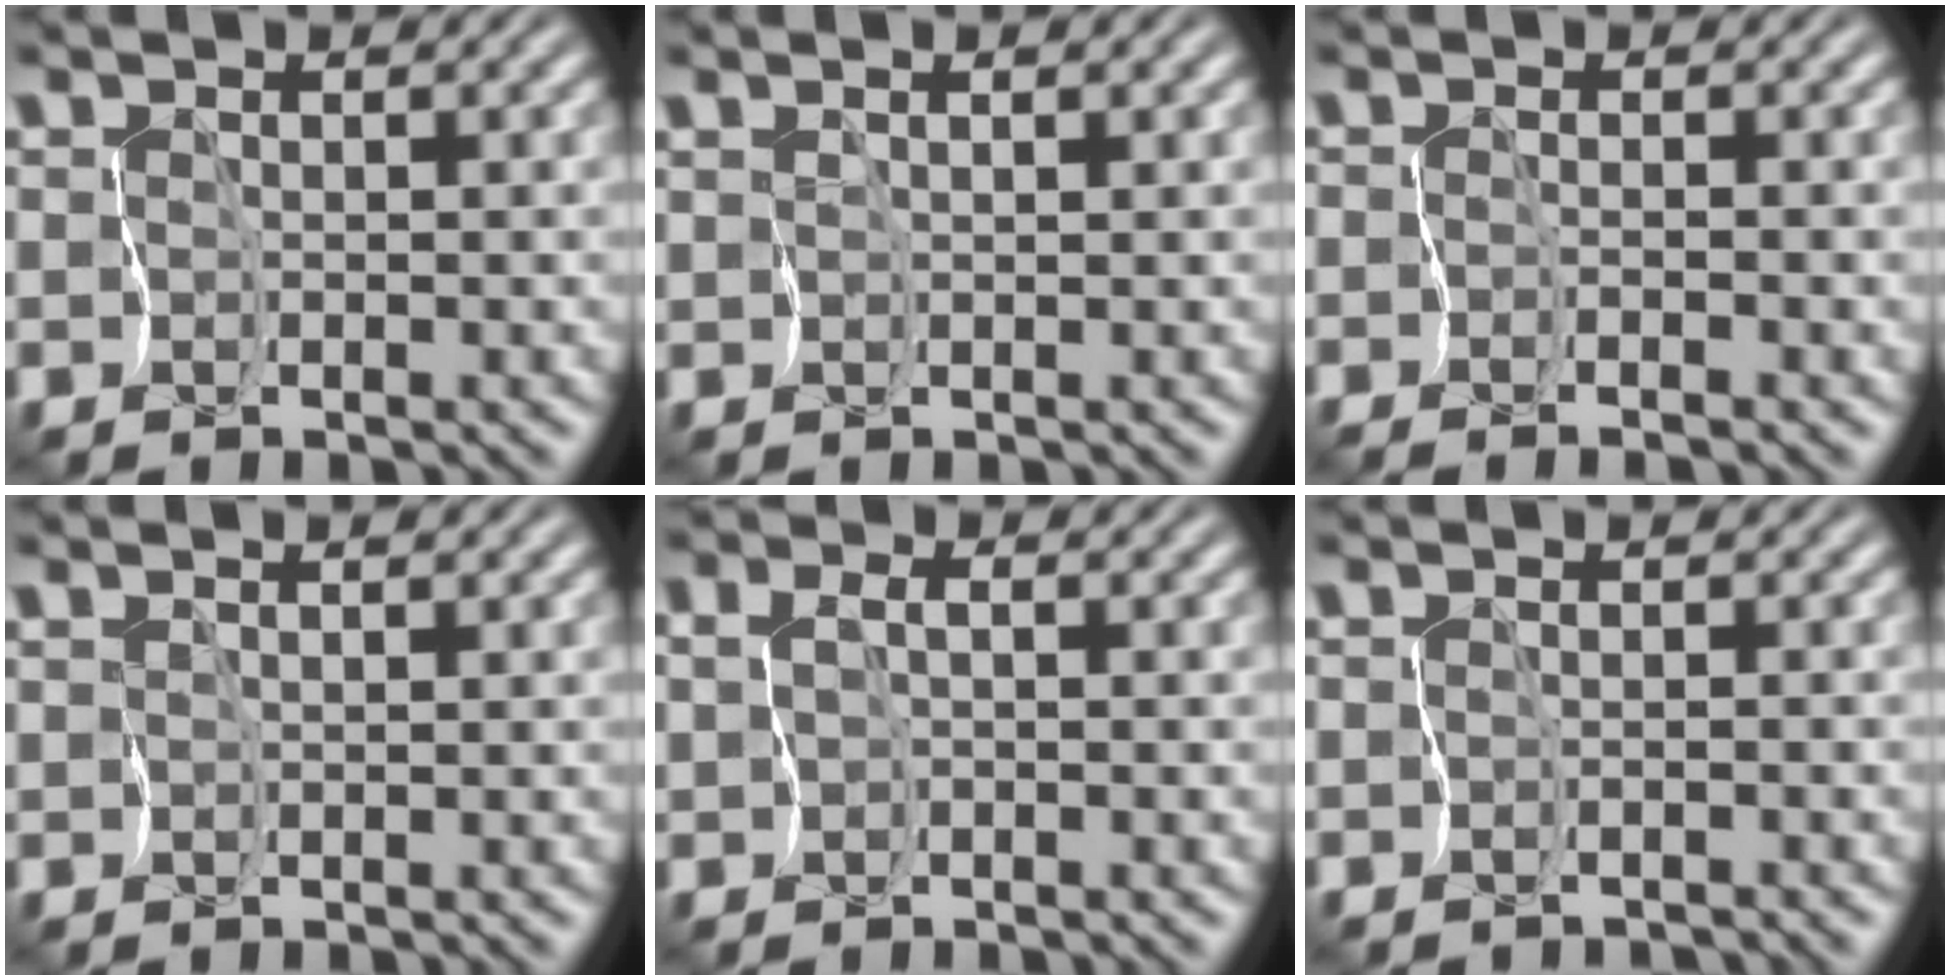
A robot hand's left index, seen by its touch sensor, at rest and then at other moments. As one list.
[{"total": 0.7, "force": [0.4, -0.4, 0.4], "torque": [-0.019, -0.002, 0.005]}, {"total": 1.2, "force": [-0.8, -0.8, 0.2], "torque": [-0.016, -0.002, -0.024]}, {"total": 0.6, "force": [0.2, -0.5, 0.1], "torque": [-0.014, -0.003, 0.000]}, {"total": 2.7, "force": [-1.0, 2.0, 1.4], "torque": [-0.018, 0.004, -0.035]}, {"total": 1.2, "force": [-1.2, 0.0, 0.0], "torque": [0.005, -0.006, -0.023]}]